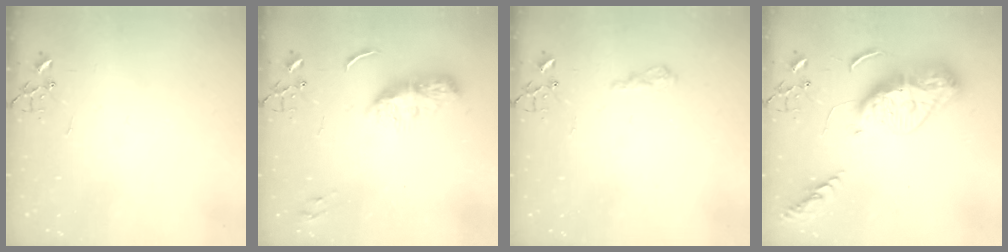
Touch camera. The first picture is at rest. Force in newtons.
{"total": 9.4, "press": 9.4, "slide": 0.4}
{"total": 9.8, "press": 9.7, "slide": 1.0}
{"total": 16.9, "press": 16.8, "slide": 1.6}